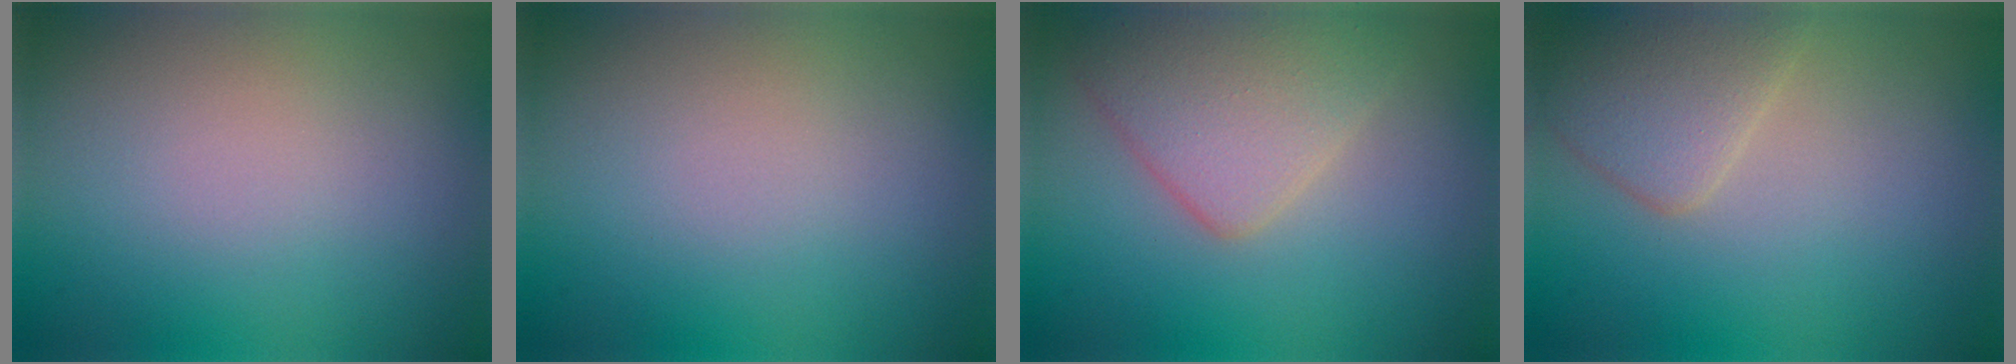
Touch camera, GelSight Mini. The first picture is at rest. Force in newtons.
{"total": 0.0}
{"total": 4.4, "press": 4.4, "slide": 0.3}
{"total": 3.3, "press": 3.3, "slide": 0.1}